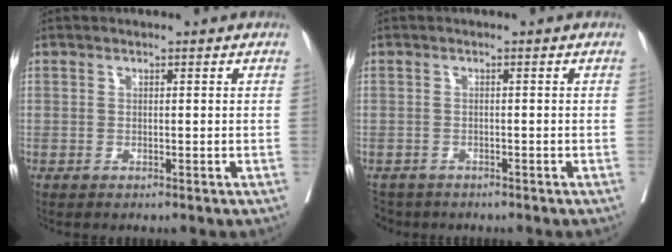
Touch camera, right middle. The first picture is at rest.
{"total": 3.6, "force": [-3.2, 1.7, 0.1], "torque": [0.001, -0.005, -0.055]}